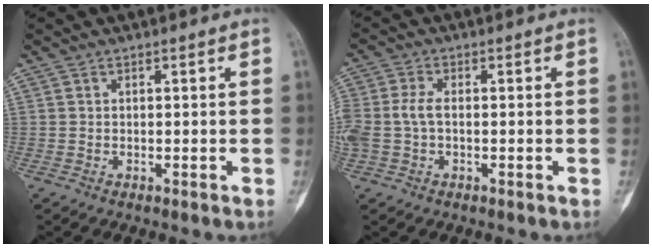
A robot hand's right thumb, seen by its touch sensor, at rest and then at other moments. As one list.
[{"total": 5.6, "force": [-0.4, 3.3, 4.5], "torque": [-0.124, 0.013, -0.008]}]